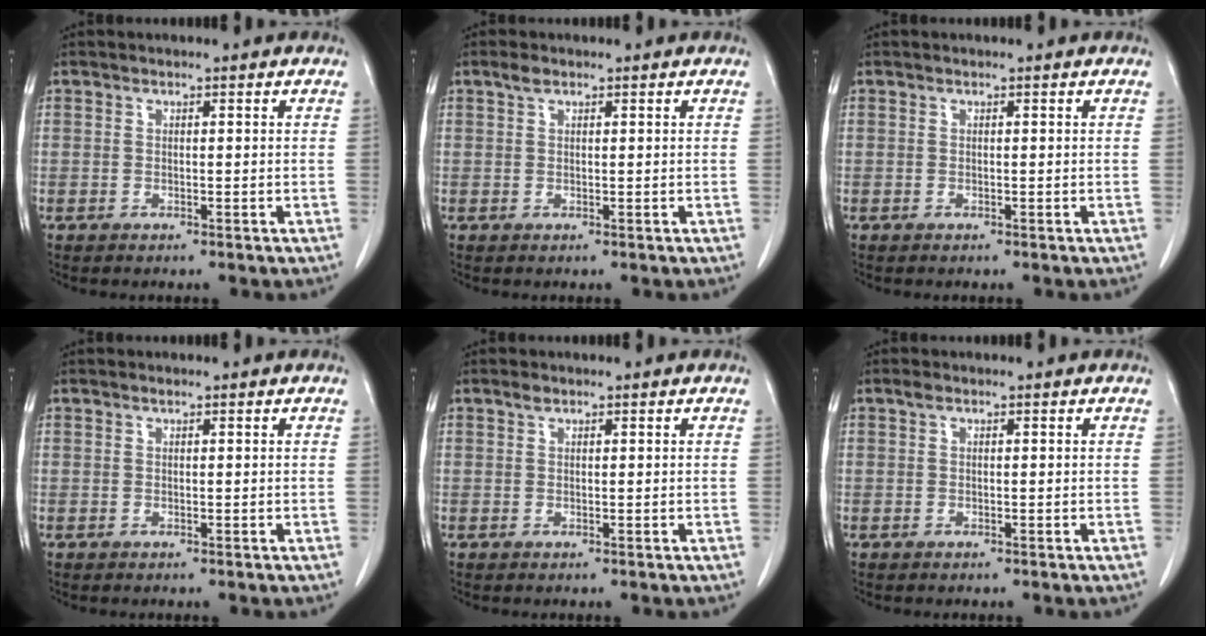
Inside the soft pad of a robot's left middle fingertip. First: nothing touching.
{"total": 1.1, "force": [0.8, 0.5, 0.6], "torque": [-0.016, 0.007, 0.015]}
{"total": 0.0}
{"total": 0.0}
{"total": 0.8, "force": [0.6, 0.3, 0.3], "torque": [-0.009, 0.002, 0.011]}
{"total": 0.6, "force": [0.3, 0.3, 0.4], "torque": [-0.007, 0.008, 0.005]}